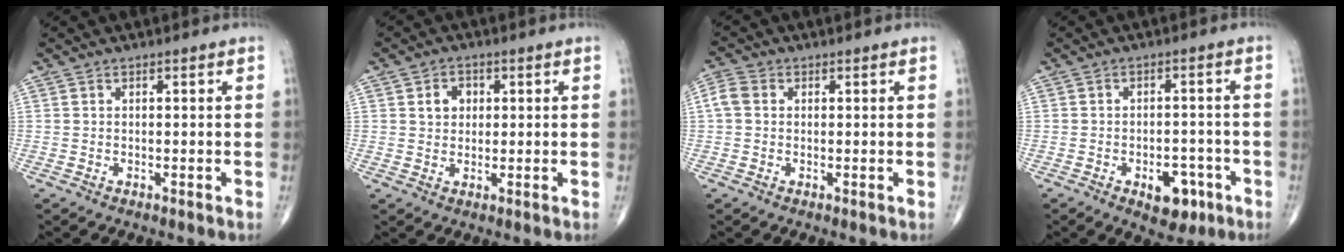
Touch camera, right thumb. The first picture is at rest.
{"total": 3.9, "force": [1.0, 3.1, 2.0], "torque": [-0.012, 0.002, 0.015]}
{"total": 3.3, "force": [0.4, 2.7, 1.9], "torque": [-0.044, 0.012, 0.002]}
{"total": 6.9, "force": [-3.2, 4.0, 4.6], "torque": [-0.038, 0.021, -0.038]}